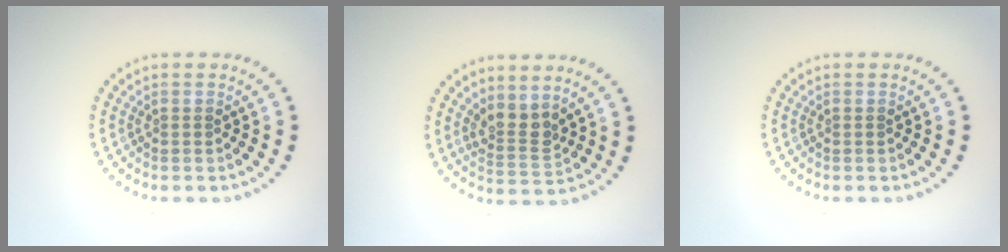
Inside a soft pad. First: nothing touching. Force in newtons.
{"total": 2.5, "press": 1.8, "slide": 1.7}
{"total": 0.0}